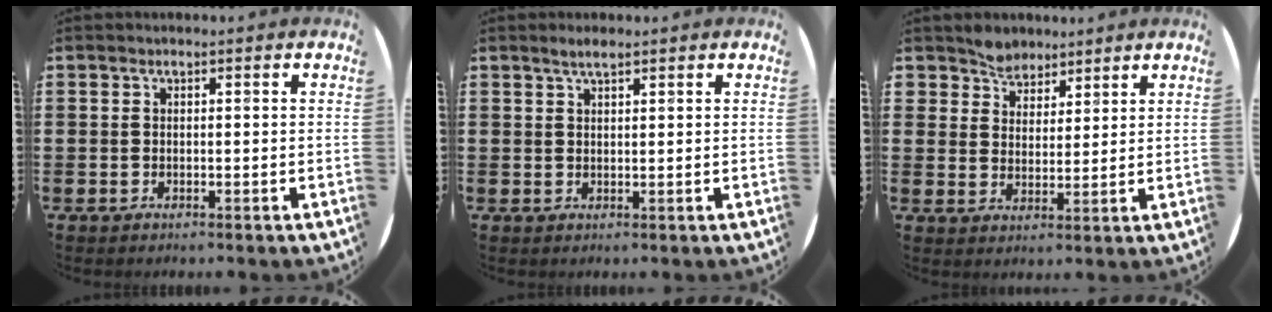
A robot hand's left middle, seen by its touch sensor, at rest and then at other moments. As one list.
[{"total": 1.6, "force": [1.4, 0.2, 0.9], "torque": [-0.018, 0.002, 0.025]}, {"total": 4.3, "force": [3.8, 1.8, -0.4], "torque": [-0.011, -0.008, 0.073]}]